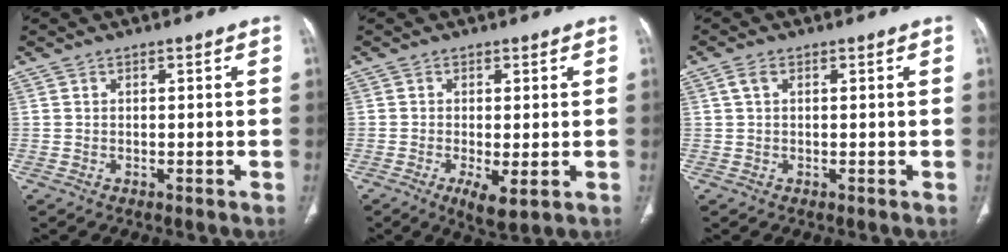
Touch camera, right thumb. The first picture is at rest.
{"total": 5.0, "force": [-1.5, 1.6, 4.5], "torque": [-0.082, -0.015, -0.022]}
{"total": 1.7, "force": [0.6, 0.9, 1.2], "torque": [-0.031, 0.008, 0.013]}